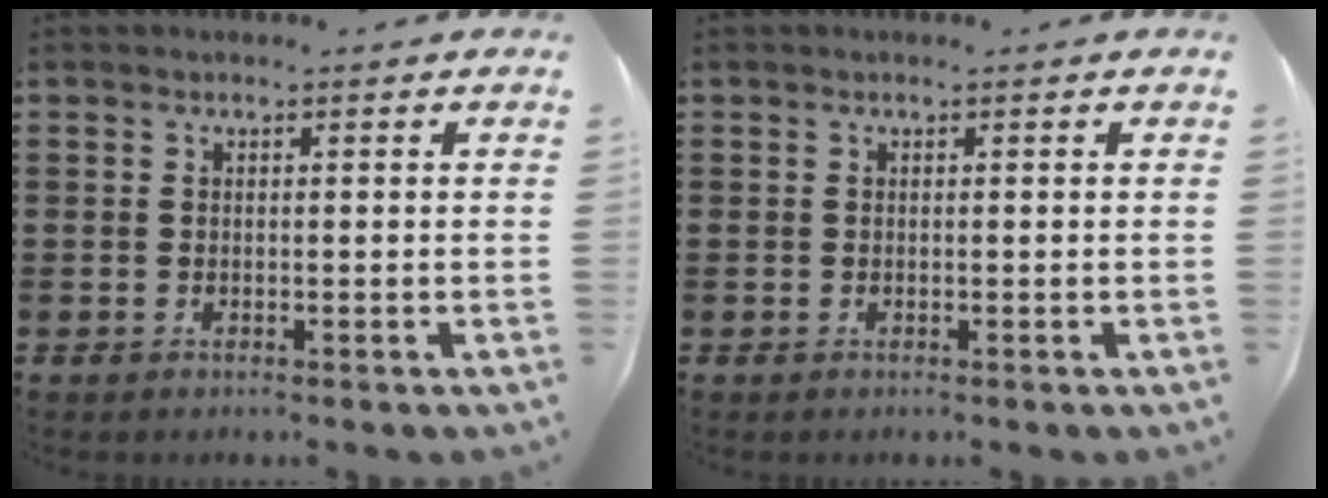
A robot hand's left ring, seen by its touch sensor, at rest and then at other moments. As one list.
[{"total": 0.0}]